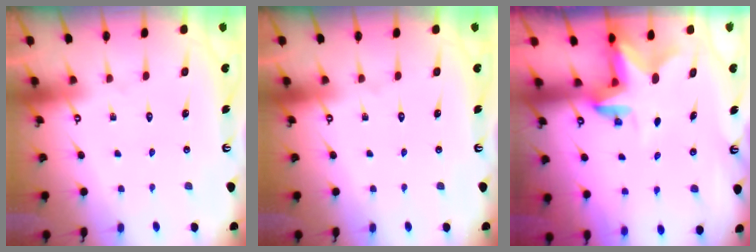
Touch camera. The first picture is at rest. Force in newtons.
{"total": 0.0}
{"total": 2.5, "press": 2.5, "slide": 0.4}